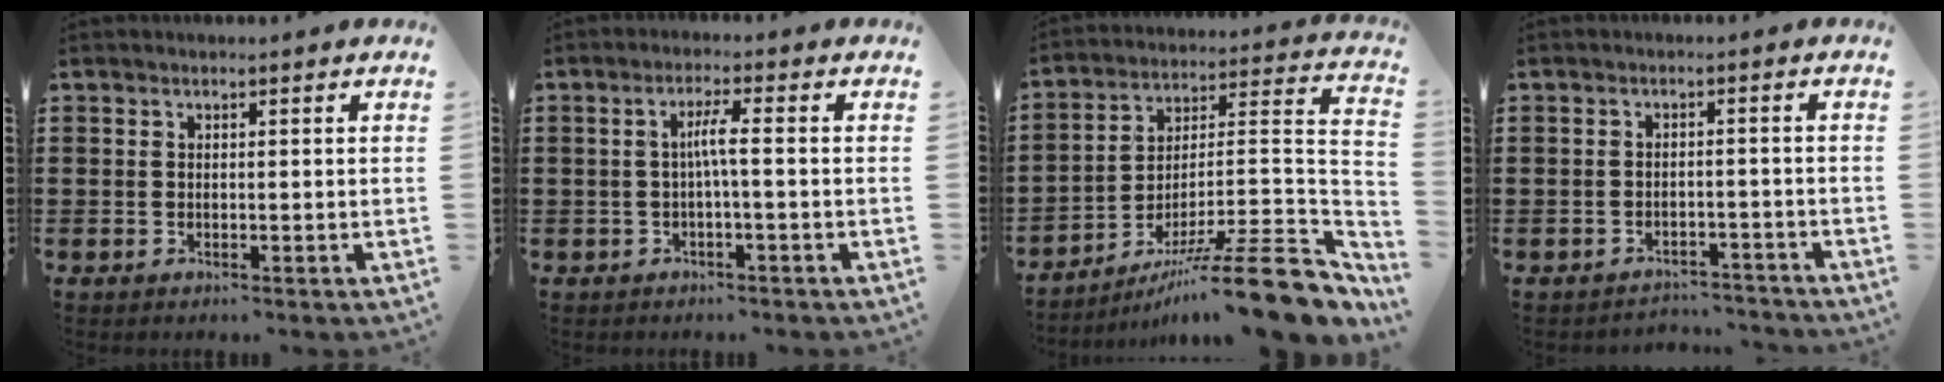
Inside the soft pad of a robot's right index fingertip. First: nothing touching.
{"total": 3.2, "force": [-0.5, -0.1, 3.1], "torque": [-0.059, -0.002, -0.013]}
{"total": 13.4, "force": [-9.1, 1.5, 9.7], "torque": [-0.127, 0.021, -0.161]}
{"total": 2.7, "force": [-2.7, 0.4, -0.1], "torque": [-0.006, -0.001, -0.057]}